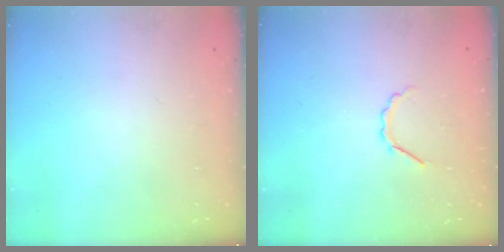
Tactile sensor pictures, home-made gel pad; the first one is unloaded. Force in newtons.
{"total": 2.9, "press": 2.7, "slide": 1.0}